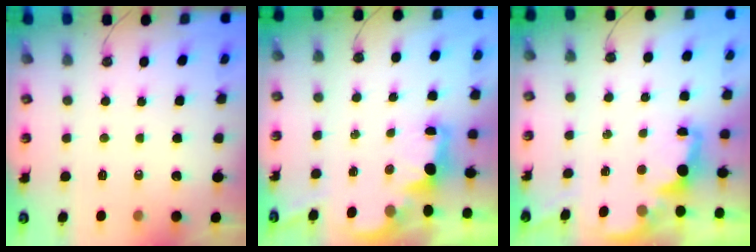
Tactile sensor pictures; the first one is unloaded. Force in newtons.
{"total": 2.2, "press": 2.1, "slide": 0.8}
{"total": 2.1, "press": 1.9, "slide": 0.8}